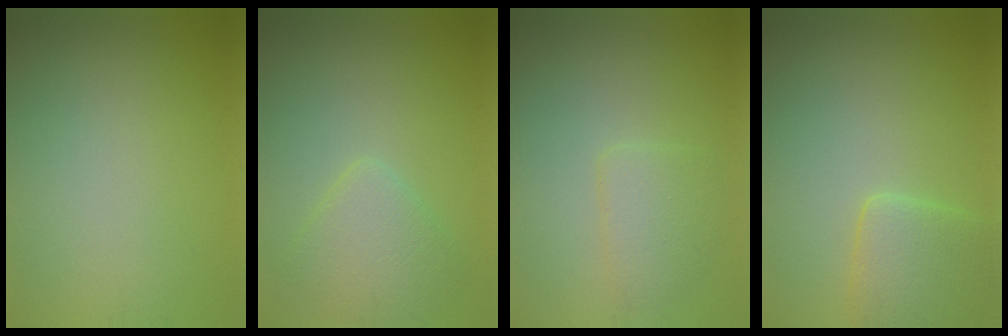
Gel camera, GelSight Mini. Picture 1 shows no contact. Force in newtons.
{"total": 3.4, "press": 3.4, "slide": 0.2}
{"total": 2.4, "press": 2.4, "slide": 0.2}
{"total": 3.6, "press": 3.6, "slide": 0.2}